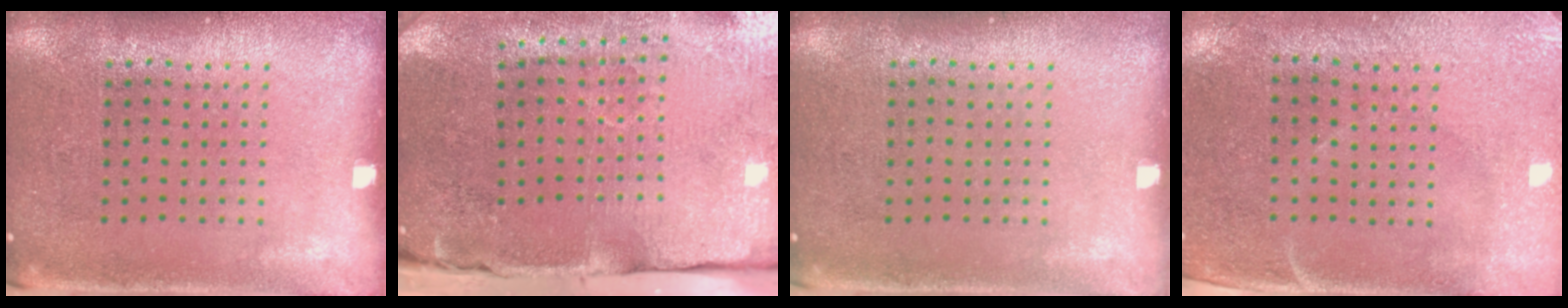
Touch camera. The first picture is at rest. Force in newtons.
{"total": 4.8, "press": 3.8, "slide": 2.8}
{"total": 0.0}
{"total": 2.9, "press": 2.5, "slide": 1.6}